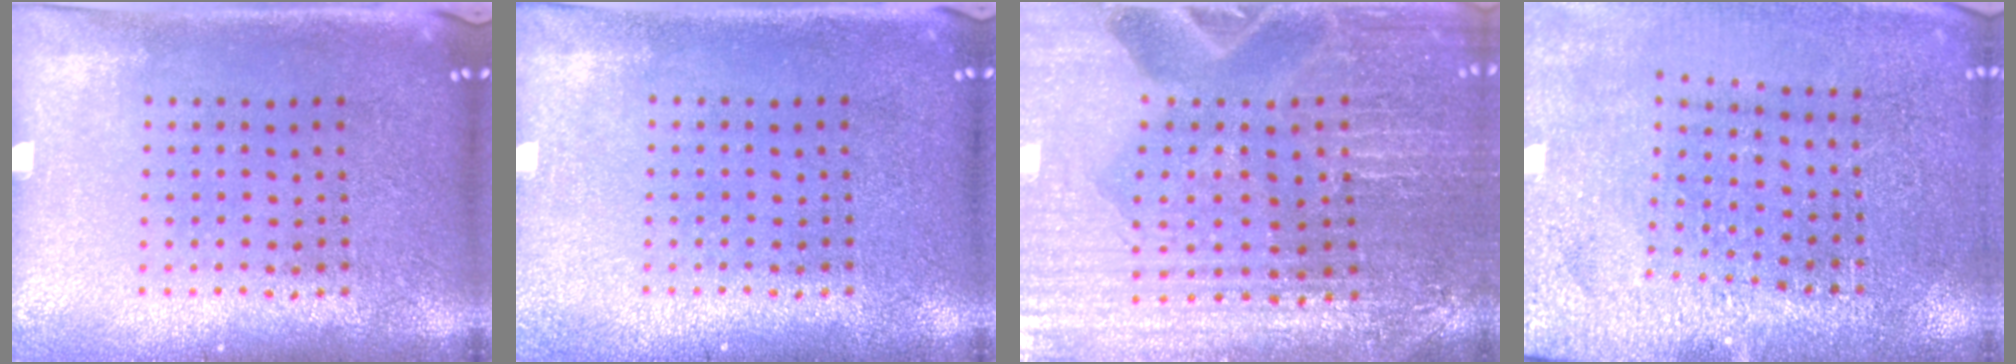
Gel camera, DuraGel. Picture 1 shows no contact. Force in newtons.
{"total": 1.0, "press": 1.0, "slide": 0.1}
{"total": 2.2, "press": 2.1, "slide": 0.2}
{"total": 2.8, "press": 2.8, "slide": 0.2}